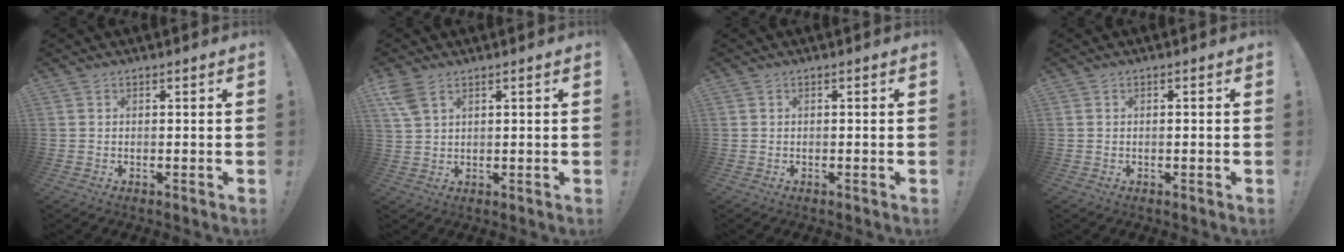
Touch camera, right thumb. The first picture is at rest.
{"total": 5.5, "force": [3.4, 2.9, 3.3], "torque": [-0.065, -0.010, 0.064]}
{"total": 0.0}
{"total": 0.7, "force": [-0.5, -0.1, 0.5], "torque": [-0.013, 0.002, -0.008]}